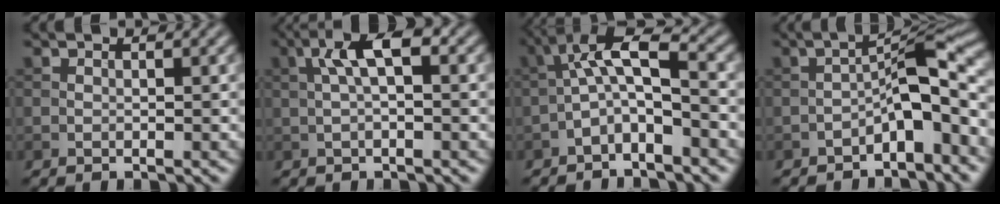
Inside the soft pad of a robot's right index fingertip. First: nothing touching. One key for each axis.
{"total": 4.2, "fx": 1.0, "fy": 1.3, "fz": 3.9, "tx": -0.075, "ty": 0.013, "tz": 0.014}
{"total": 5.2, "fx": -1.3, "fy": 1.6, "fz": 4.8, "tx": -0.090, "ty": 0.022, "tz": -0.036}
{"total": 5.9, "fx": -2.6, "fy": 1.7, "fz": 5.0, "tx": -0.071, "ty": 0.027, "tz": -0.047}